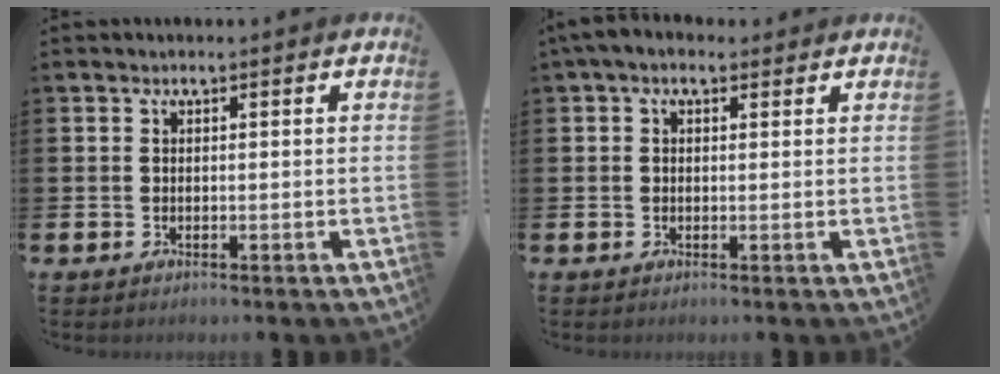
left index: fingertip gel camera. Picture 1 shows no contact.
{"total": 2.4, "force": [1.6, 1.4, 1.3], "torque": [-0.023, 0.006, 0.026]}